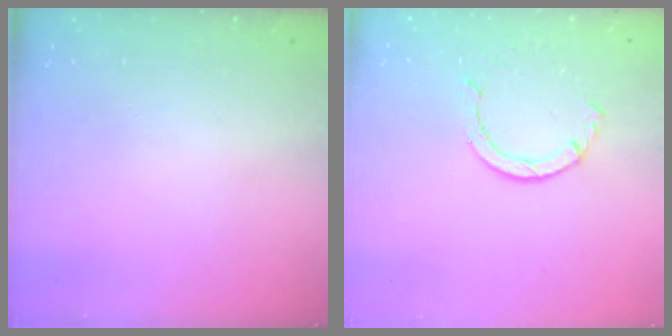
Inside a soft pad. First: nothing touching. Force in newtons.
{"total": 2.2, "press": 2.2, "slide": 0.4}